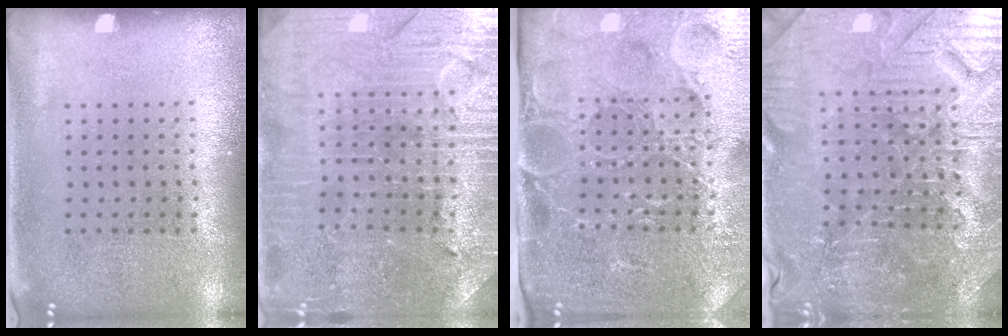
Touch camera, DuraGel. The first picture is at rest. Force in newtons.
{"total": 3.3, "press": 3.3, "slide": 0.6}
{"total": 4.8, "press": 4.1, "slide": 2.4}
{"total": 4.0, "press": 4.0, "slide": 0.7}